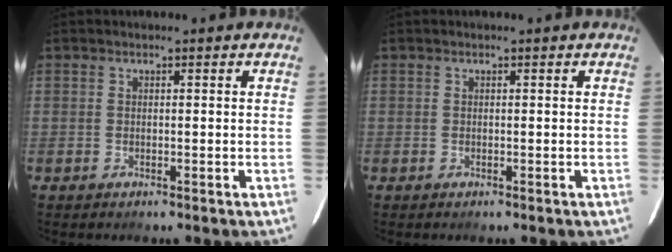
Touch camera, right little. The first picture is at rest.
{"total": 0.0}